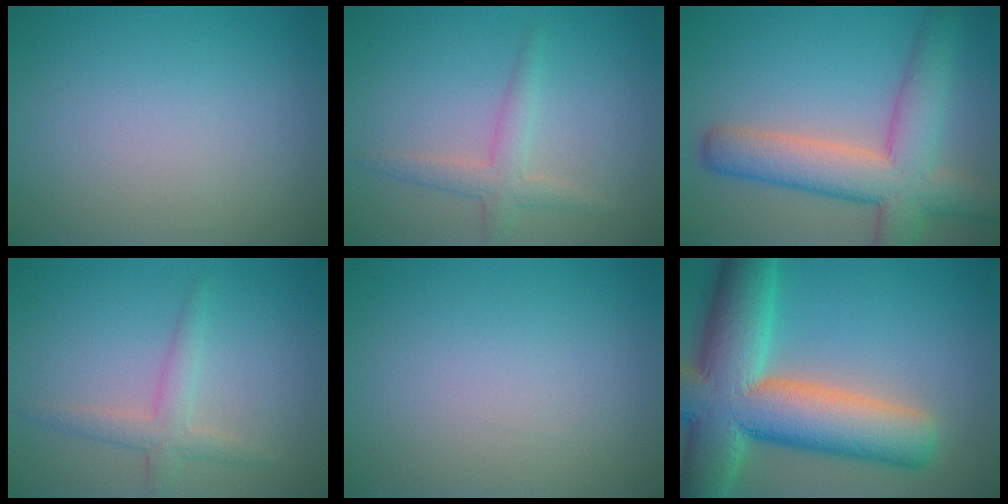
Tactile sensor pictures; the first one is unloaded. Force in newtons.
{"total": 2.4, "press": 2.4, "slide": 0.1}
{"total": 8.0, "press": 8.0, "slide": 0.5}
{"total": 2.4, "press": 2.4, "slide": 0.1}
{"total": 0.0}
{"total": 14.1, "press": 14.1, "slide": 0.9}